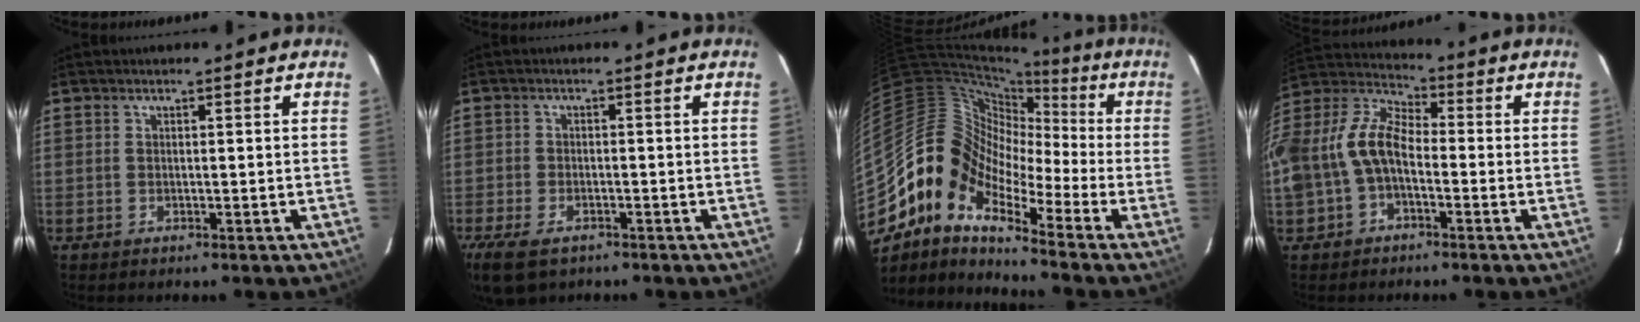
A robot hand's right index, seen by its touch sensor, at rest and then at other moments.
{"total": 9.1, "force": [-6.0, 4.6, 5.1], "torque": [-0.133, -0.032, -0.111]}
{"total": 11.2, "force": [-6.8, 7.1, 5.4], "torque": [-0.089, 0.021, -0.164]}
{"total": 15.2, "force": [-3.5, 9.5, 11.4], "torque": [-0.251, 0.015, -0.071]}